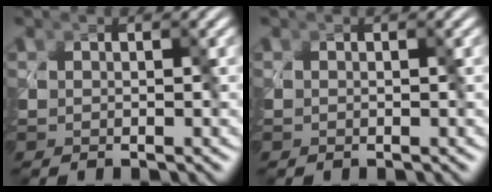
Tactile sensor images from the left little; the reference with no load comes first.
{"total": 0.0}